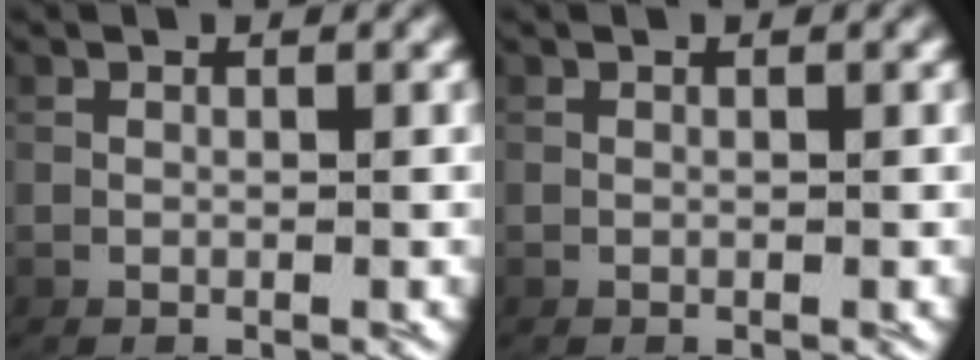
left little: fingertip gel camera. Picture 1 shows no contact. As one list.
[{"total": 0.0}]